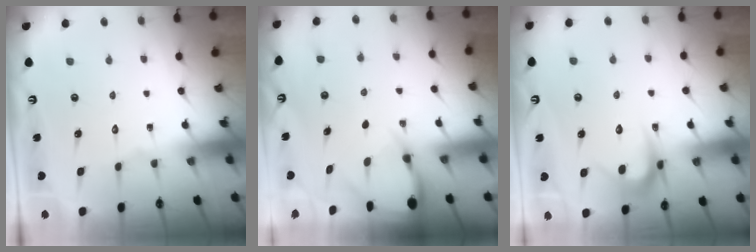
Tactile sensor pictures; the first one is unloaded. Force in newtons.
{"total": 3.1, "press": 3.1, "slide": 0.3}
{"total": 7.9, "press": 7.9, "slide": 0.6}